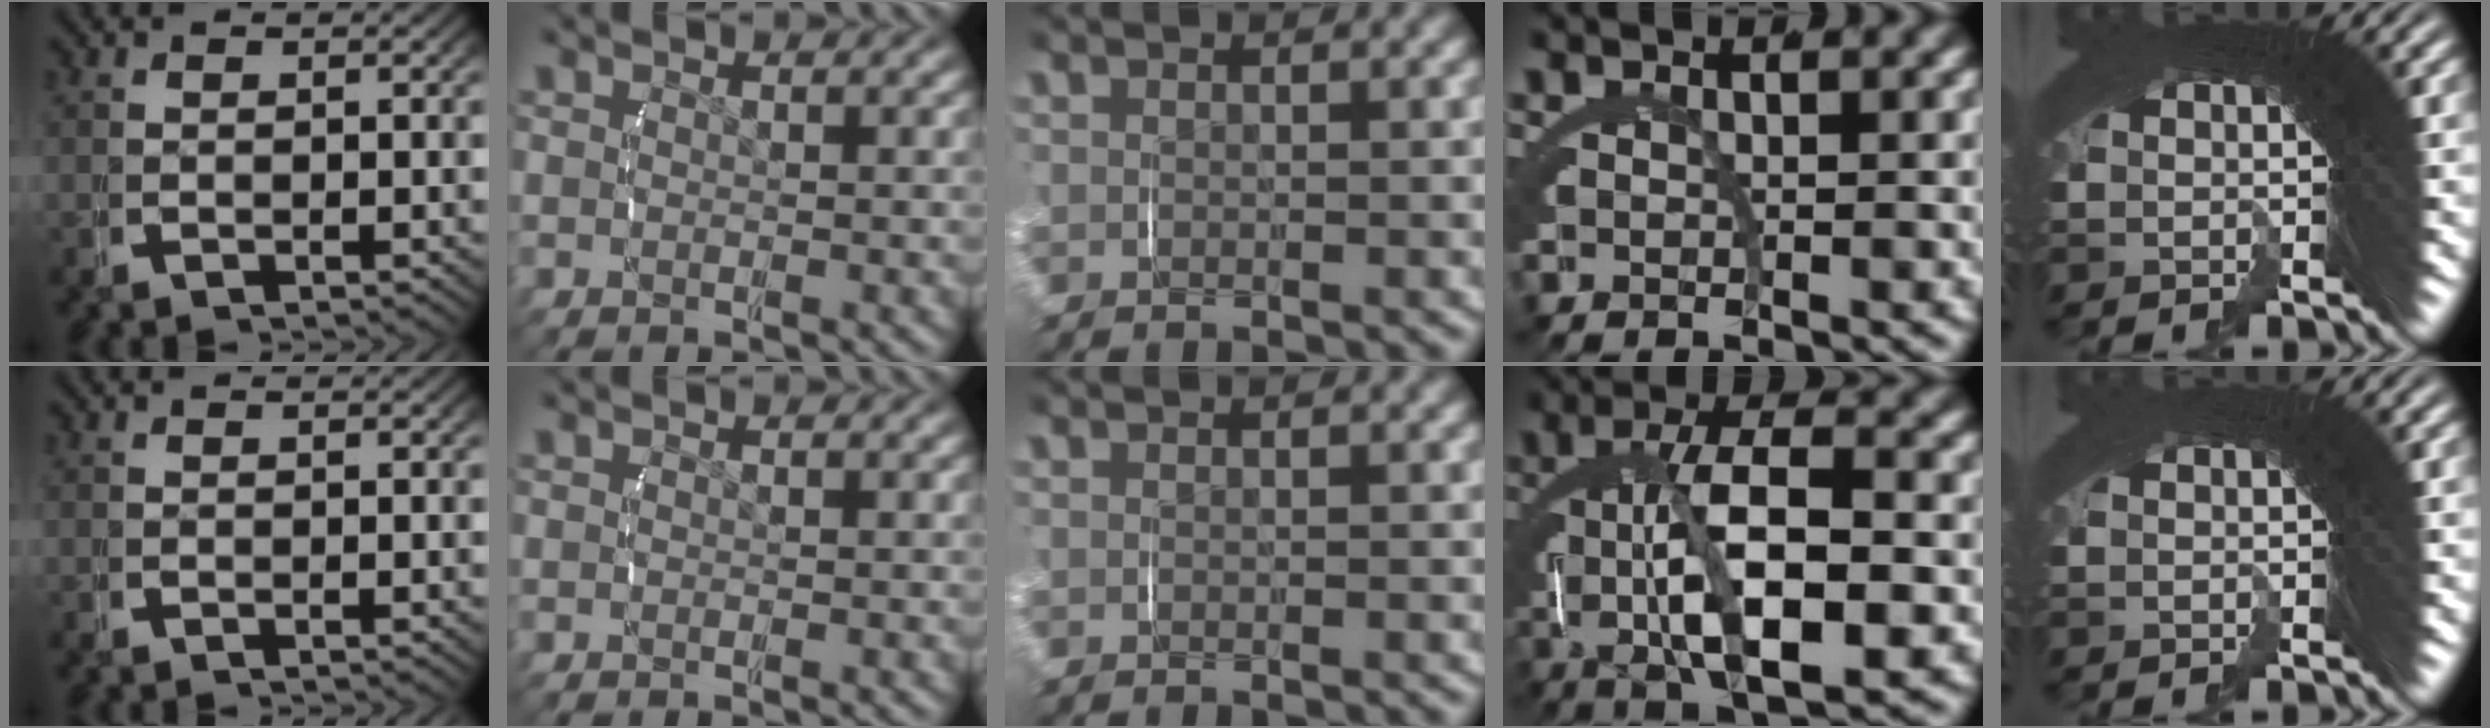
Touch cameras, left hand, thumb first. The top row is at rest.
{"ring": {"total": 8.5, "force": [-0.8, 2.7, 8.0], "torque": [-0.133, -0.002, -0.004]}}